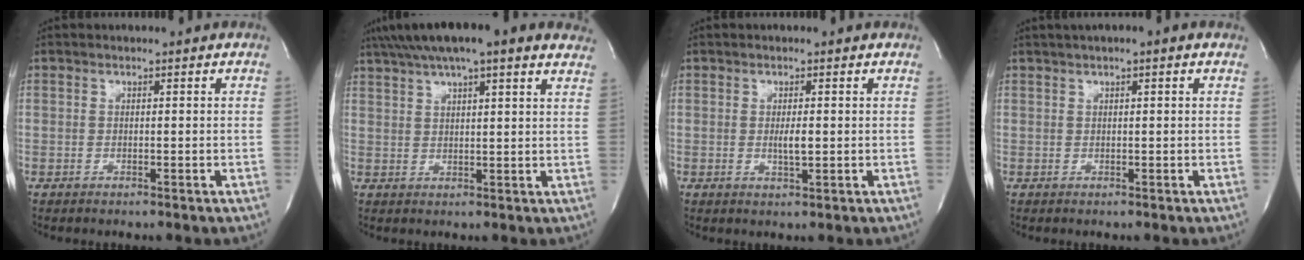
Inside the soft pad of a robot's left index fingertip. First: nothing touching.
{"total": 18.1, "force": [14.0, 3.1, 11.1], "torque": [-0.181, 0.057, 0.186]}
{"total": 2.1, "force": [0.1, 0.3, 2.1], "torque": [-0.041, -0.004, 0.003]}
{"total": 3.0, "force": [1.9, 0.2, 2.4], "torque": [-0.042, 0.021, 0.028]}